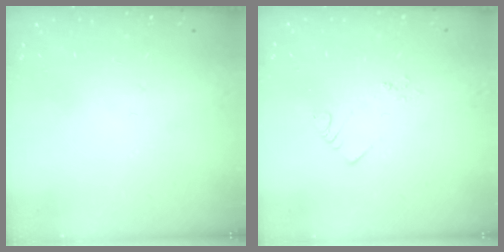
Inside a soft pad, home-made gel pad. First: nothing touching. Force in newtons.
{"total": 2.4, "press": 2.4, "slide": 0.4}